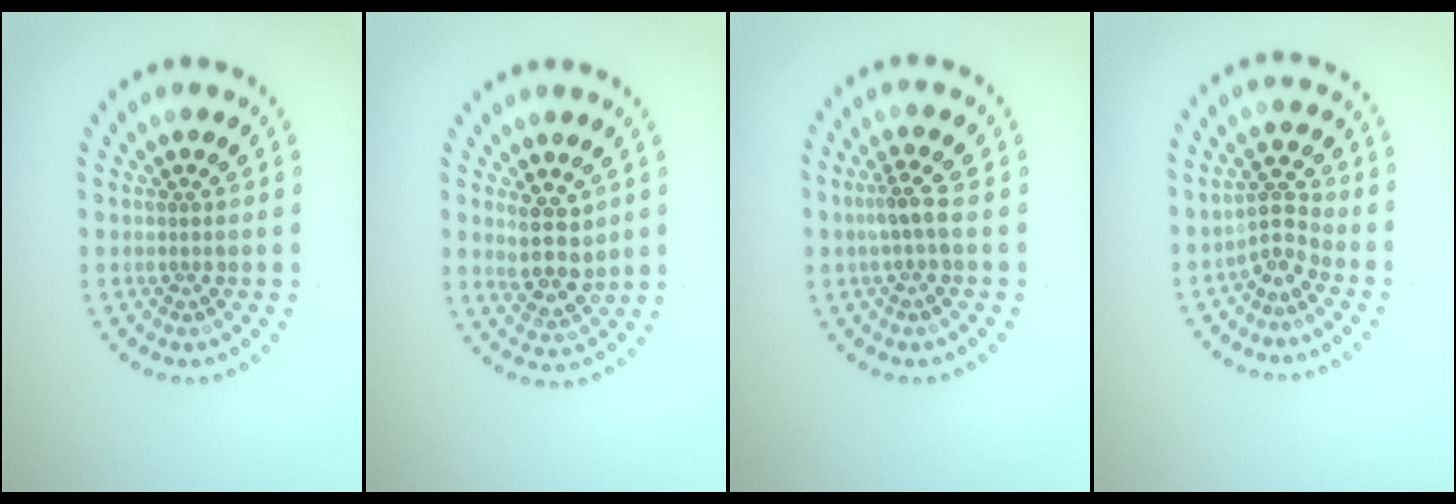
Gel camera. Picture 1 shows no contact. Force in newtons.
{"total": 3.7, "press": 3.4, "slide": 1.3}
{"total": 2.1, "press": 1.6, "slide": 1.3}
{"total": 2.3, "press": 1.8, "slide": 1.4}